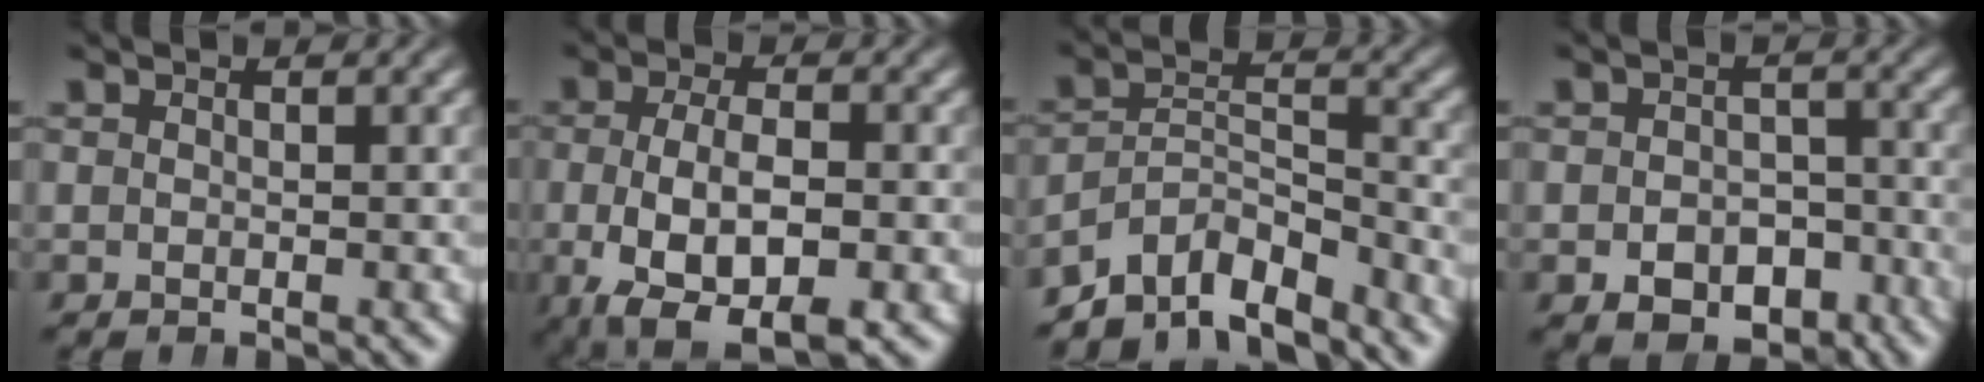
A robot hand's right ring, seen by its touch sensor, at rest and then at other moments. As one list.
[{"total": 9.8, "force": [-3.7, 5.8, 7.0], "torque": [-0.149, -0.047, -0.034]}, {"total": 9.1, "force": [-6.8, 4.7, 3.9], "torque": [-0.071, -0.039, -0.104]}, {"total": 5.2, "force": [-3.7, 3.1, 1.7], "torque": [-0.005, -0.023, -0.054]}]